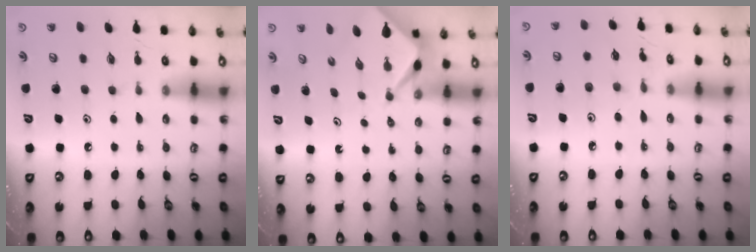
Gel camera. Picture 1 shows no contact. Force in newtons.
{"total": 2.4, "press": 2.4, "slide": 0.3}
{"total": 3.1, "press": 3.0, "slide": 0.4}